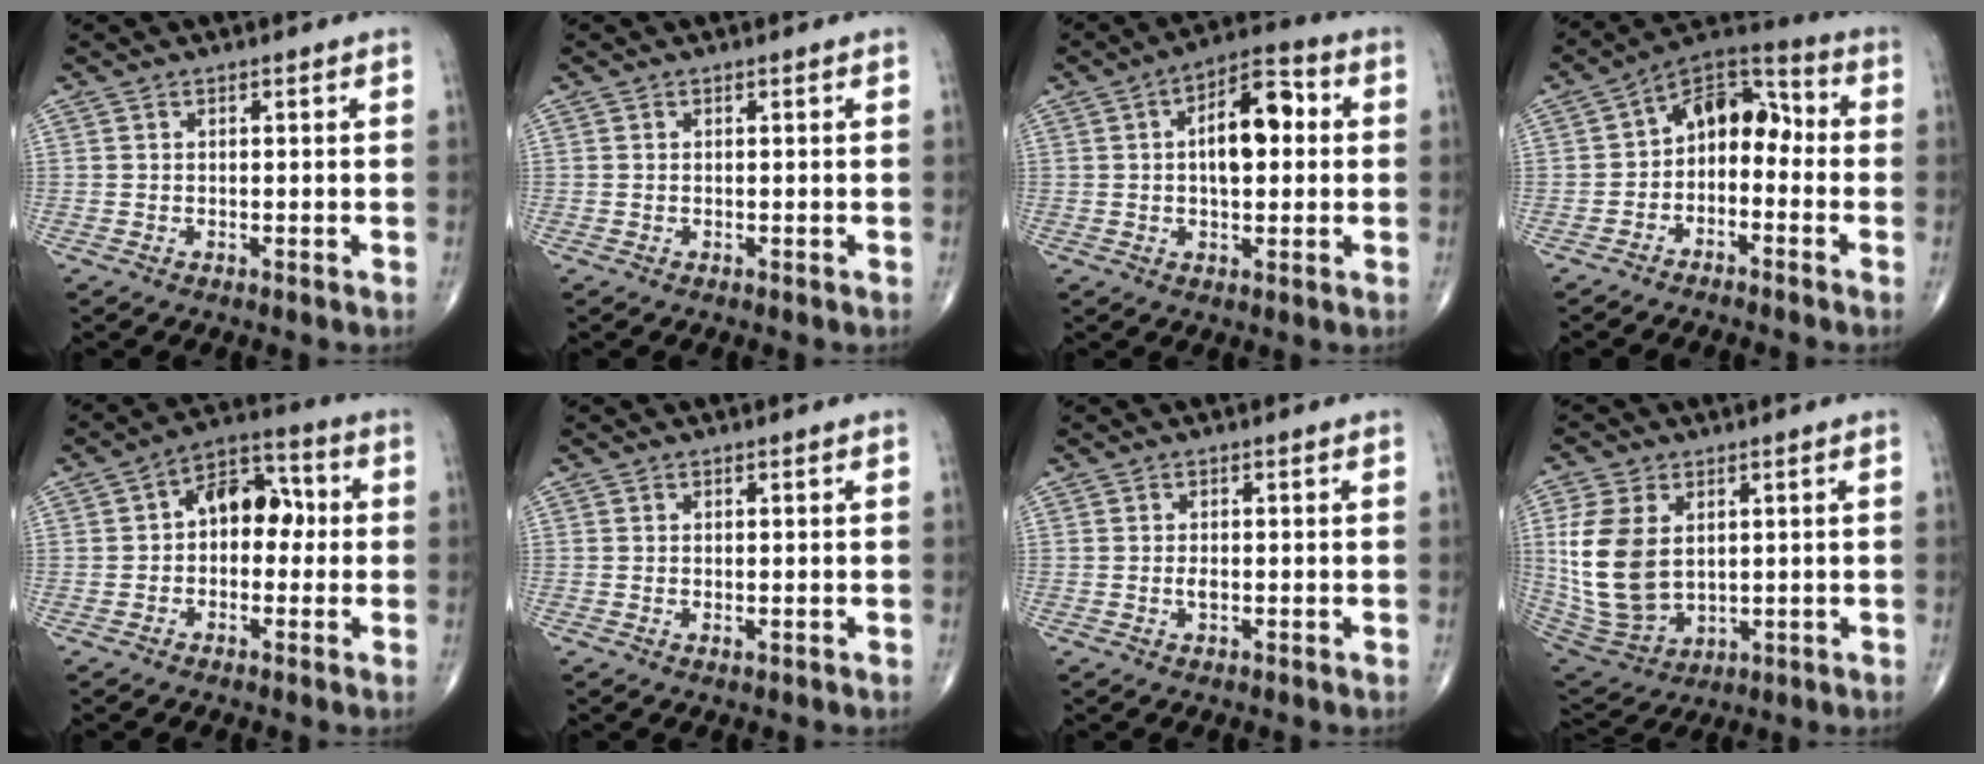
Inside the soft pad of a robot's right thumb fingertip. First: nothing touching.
{"total": 0.0}
{"total": 11.5, "force": [1.5, 5.7, 9.8], "torque": [-0.137, 0.022, 0.015]}
{"total": 10.3, "force": [-1.7, 6.9, 7.5], "torque": [-0.085, 0.057, -0.049]}
{"total": 9.7, "force": [0.4, 6.6, 7.1], "torque": [-0.071, 0.037, -0.009]}
{"total": 0.5, "force": [-0.1, 0.2, 0.5], "torque": [-0.010, -0.003, -0.001]}
{"total": 1.3, "force": [-0.2, 0.6, 1.1], "torque": [-0.020, -0.001, -0.004]}
{"total": 14.7, "force": [2.3, 9.7, 10.8], "torque": [-0.214, -0.015, 0.061]}